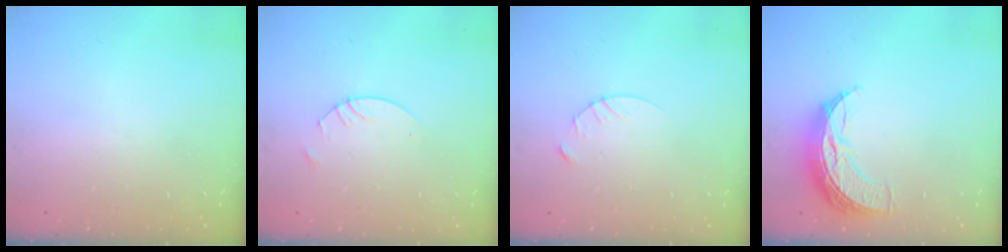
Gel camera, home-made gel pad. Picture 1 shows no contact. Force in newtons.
{"total": 2.4, "press": 2.4, "slide": 0.1}
{"total": 3.8, "press": 3.8, "slide": 0.3}
{"total": 10.9, "press": 10.9, "slide": 0.4}